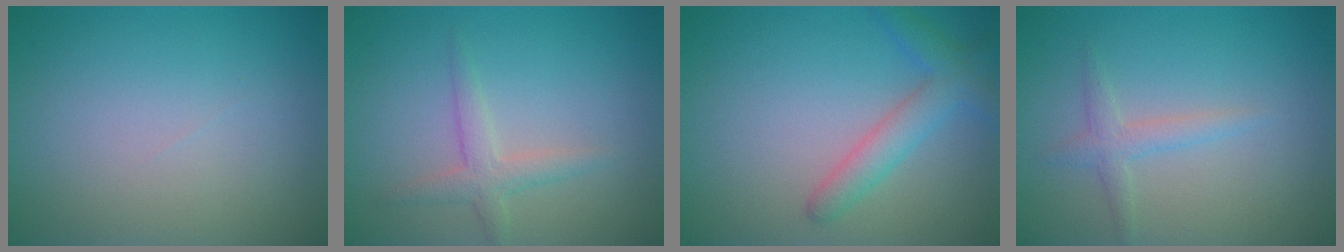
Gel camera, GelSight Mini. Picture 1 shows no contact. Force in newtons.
{"total": 2.1, "press": 2.1, "slide": 0.1}
{"total": 3.0, "press": 3.0, "slide": 0.2}
{"total": 1.7, "press": 1.7, "slide": 0.1}